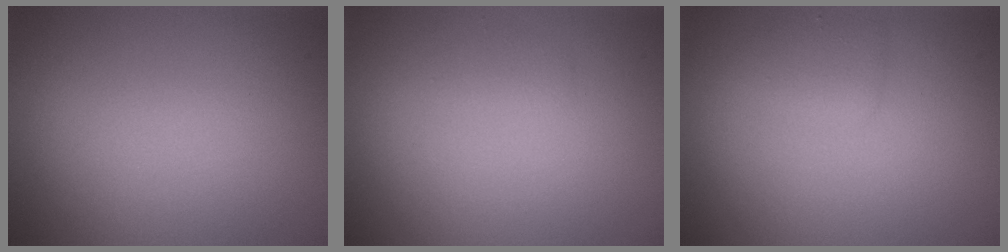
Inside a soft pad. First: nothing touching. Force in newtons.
{"total": 0.7, "press": 0.7, "slide": 0.0}
{"total": 1.3, "press": 1.3, "slide": 0.0}